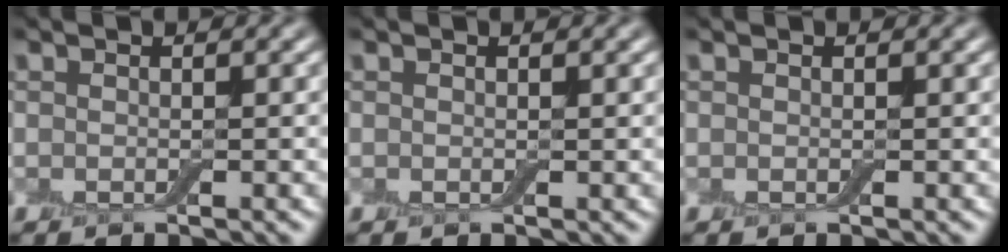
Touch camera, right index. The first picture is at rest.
{"total": 0.0}
{"total": 0.0}